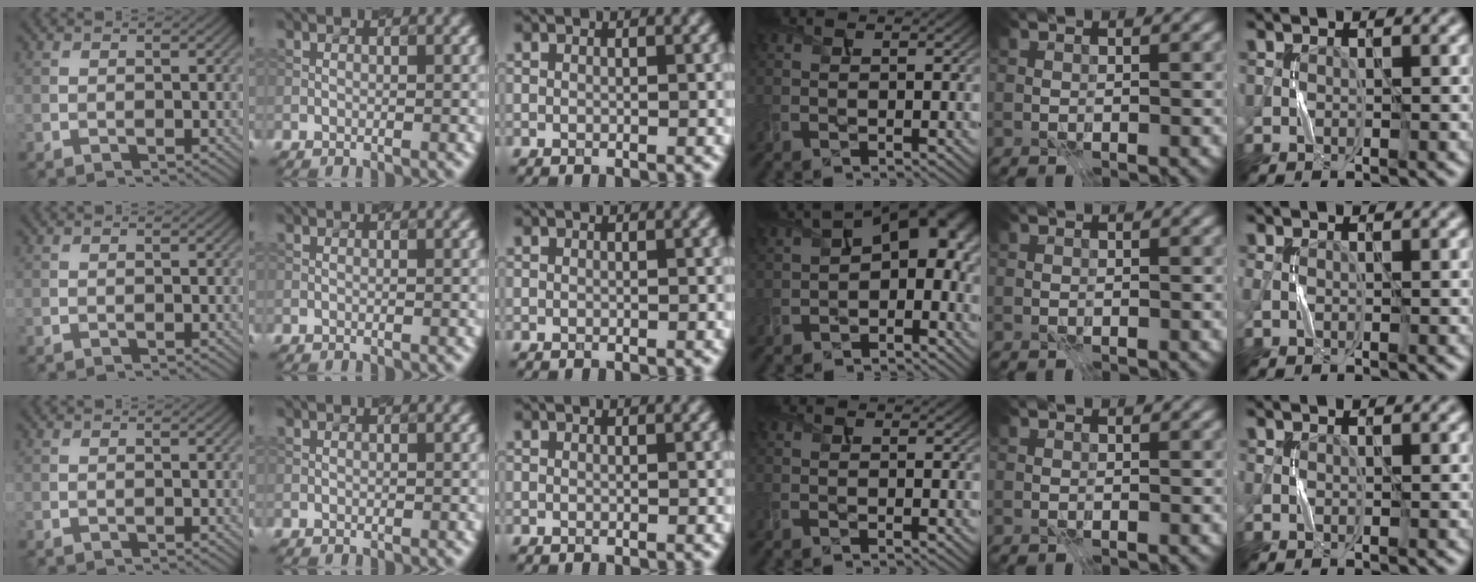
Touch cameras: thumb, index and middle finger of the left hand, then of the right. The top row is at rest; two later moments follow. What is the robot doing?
{"motion": "press", "object": "syringe"}